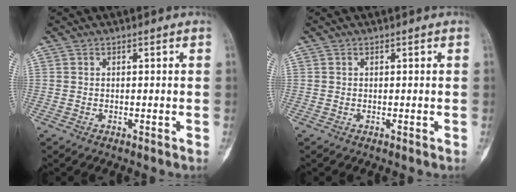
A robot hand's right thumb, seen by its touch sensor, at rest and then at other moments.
{"total": 0.0}